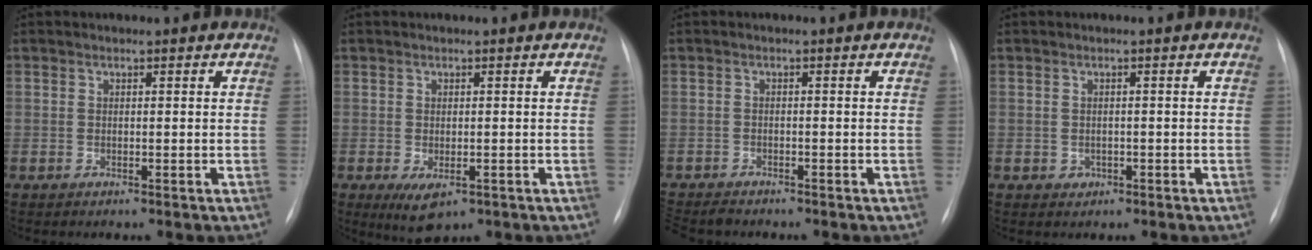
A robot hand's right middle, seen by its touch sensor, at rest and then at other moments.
{"total": 4.4, "force": [-2.1, 2.0, 3.3], "torque": [-0.060, -0.009, -0.024]}
{"total": 5.0, "force": [-4.5, 1.4, 1.5], "torque": [-0.023, -0.013, -0.072]}
{"total": 1.2, "force": [-0.5, 1.1, 0.3], "torque": [-0.002, 0.003, -0.004]}